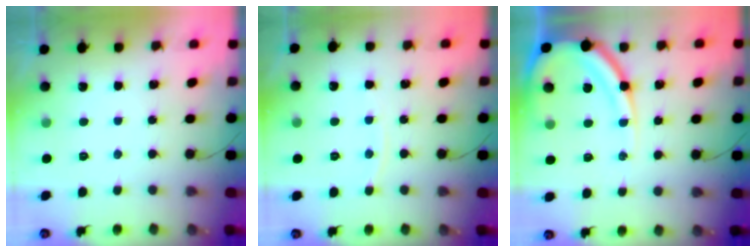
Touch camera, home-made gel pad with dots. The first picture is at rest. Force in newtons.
{"total": 3.6, "press": 3.6, "slide": 0.5}
{"total": 14.9, "press": 14.8, "slide": 1.5}